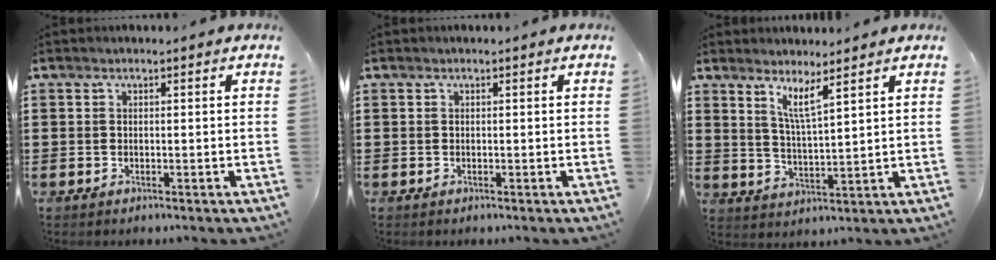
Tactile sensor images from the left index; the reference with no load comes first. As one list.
[{"total": 0.0}, {"total": 4.8, "force": [3.5, 0.1, 3.2], "torque": [-0.066, -0.013, 0.060]}]